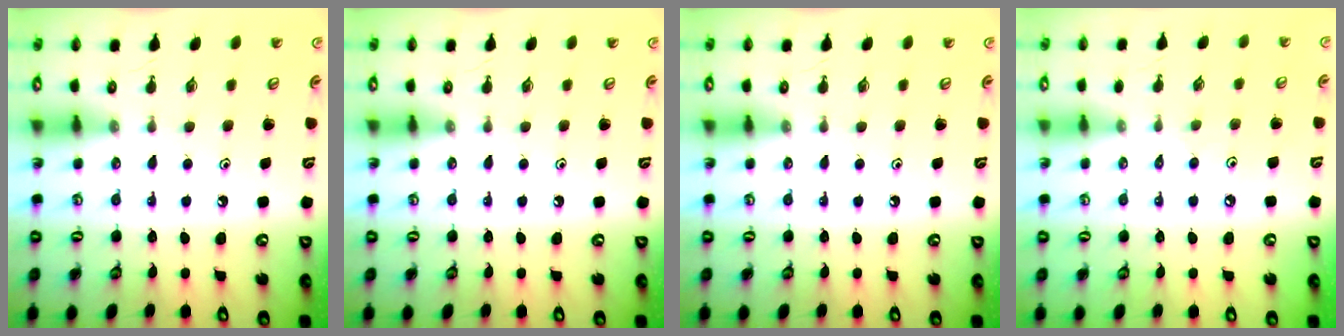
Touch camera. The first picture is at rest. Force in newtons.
{"total": 0.0}
{"total": 0.0}
{"total": 1.7, "press": 1.7, "slide": 0.4}